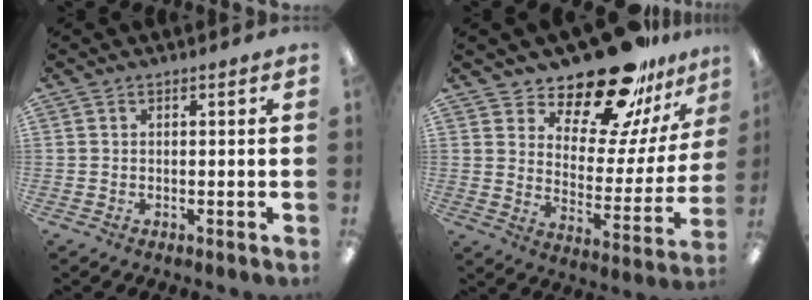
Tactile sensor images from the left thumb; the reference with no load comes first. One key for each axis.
{"total": 20.4, "fx": 17.2, "fy": 6.3, "fz": 8.9, "tx": -0.148, "ty": -0.127, "tz": 0.294}